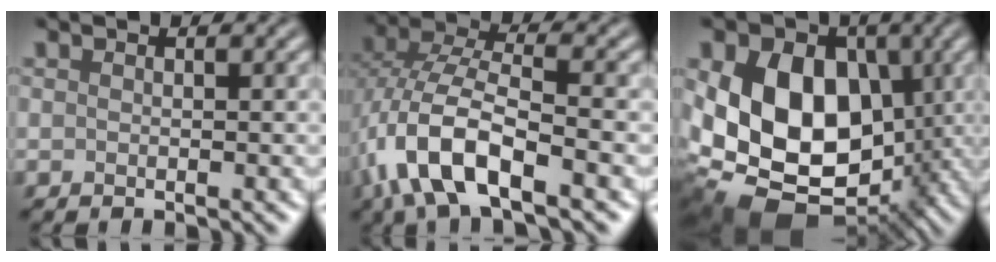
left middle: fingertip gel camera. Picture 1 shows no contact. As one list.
[{"total": 9.2, "force": [-3.8, 3.8, 7.5], "torque": [-0.161, 0.005, -0.080]}, {"total": 16.0, "force": [-0.3, 11.6, 11.0], "torque": [-0.165, -0.003, -0.008]}]